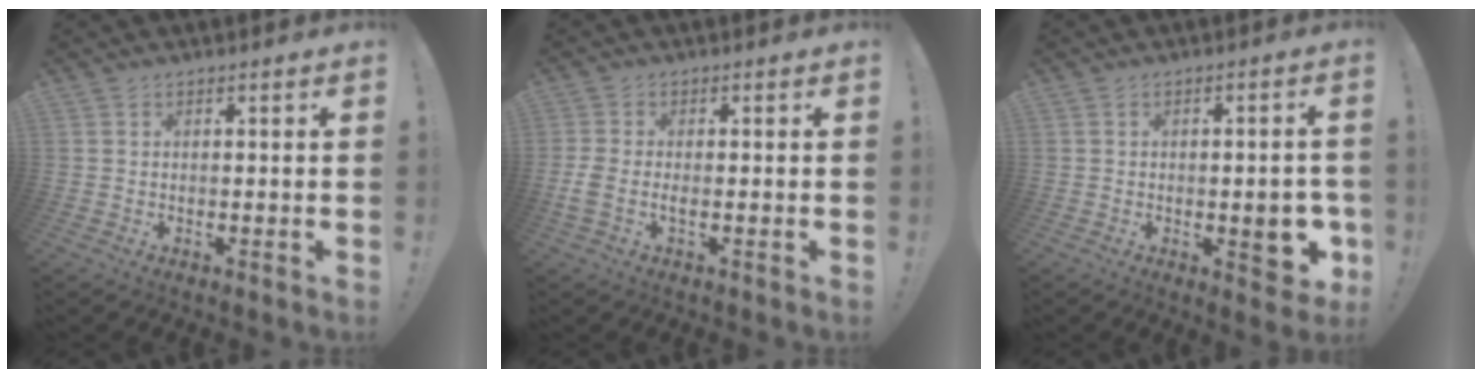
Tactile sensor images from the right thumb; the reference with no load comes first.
{"total": 4.0, "force": [-1.0, 1.3, 3.6], "torque": [-0.083, -0.010, -0.018]}
{"total": 8.5, "force": [-2.2, 3.8, 7.3], "torque": [-0.077, 0.004, -0.028]}